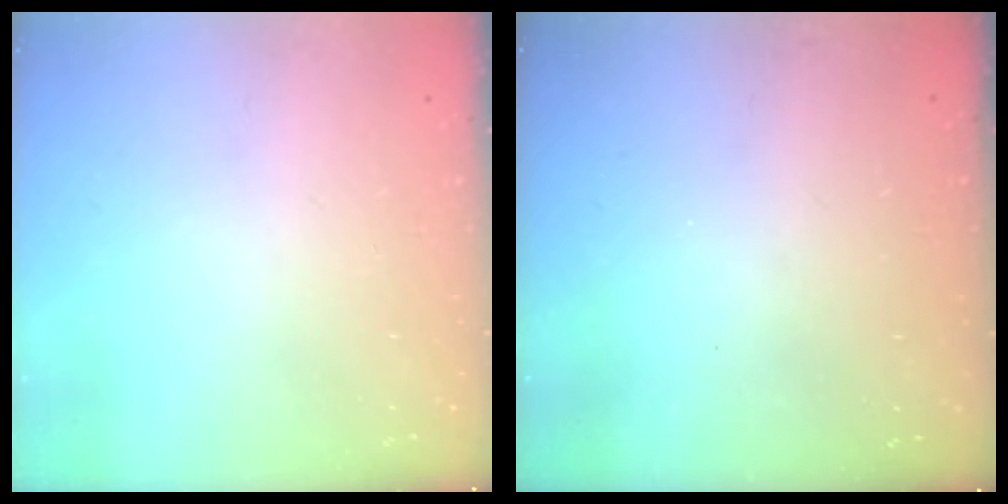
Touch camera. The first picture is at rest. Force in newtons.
{"total": 3.3, "press": 3.3, "slide": 0.1}